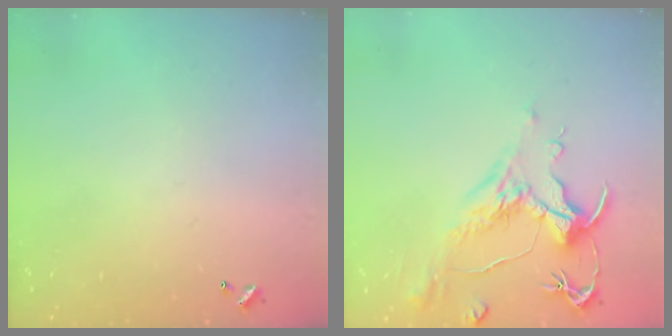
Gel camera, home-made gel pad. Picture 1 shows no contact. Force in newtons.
{"total": 1.6, "press": 0.6, "slide": 1.4}